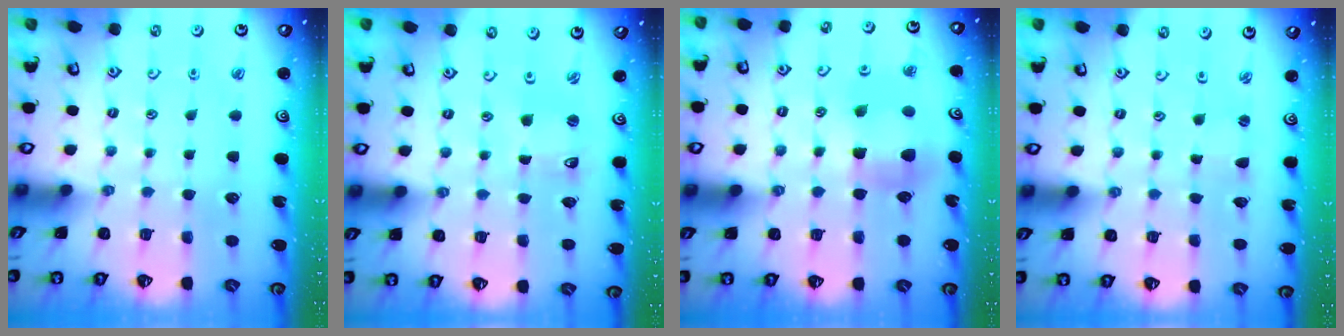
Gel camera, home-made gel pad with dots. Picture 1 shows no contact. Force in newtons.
{"total": 0.6, "press": 0.6, "slide": 0.1}
{"total": 6.4, "press": 6.3, "slide": 0.9}
{"total": 1.0, "press": 1.0, "slide": 0.2}